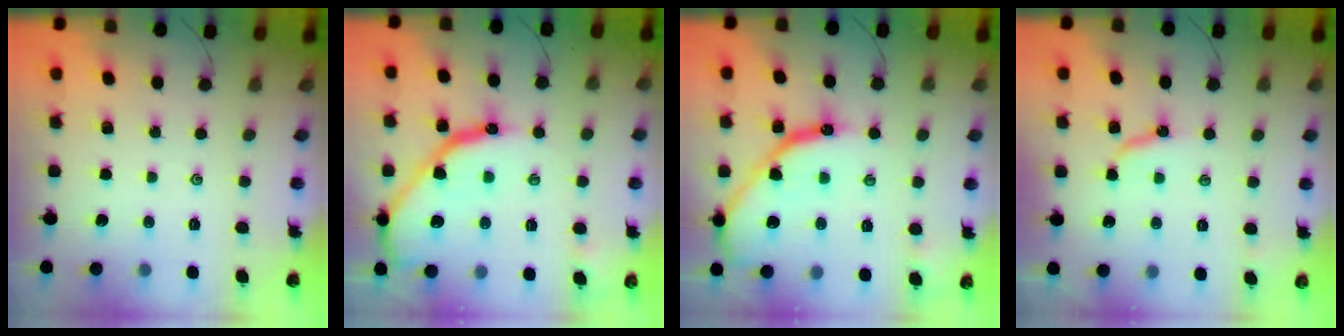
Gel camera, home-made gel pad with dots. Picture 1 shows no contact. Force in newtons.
{"total": 17.3, "press": 17.3, "slide": 1.3}
{"total": 16.1, "press": 16.0, "slide": 1.5}
{"total": 5.9, "press": 5.9, "slide": 0.2}